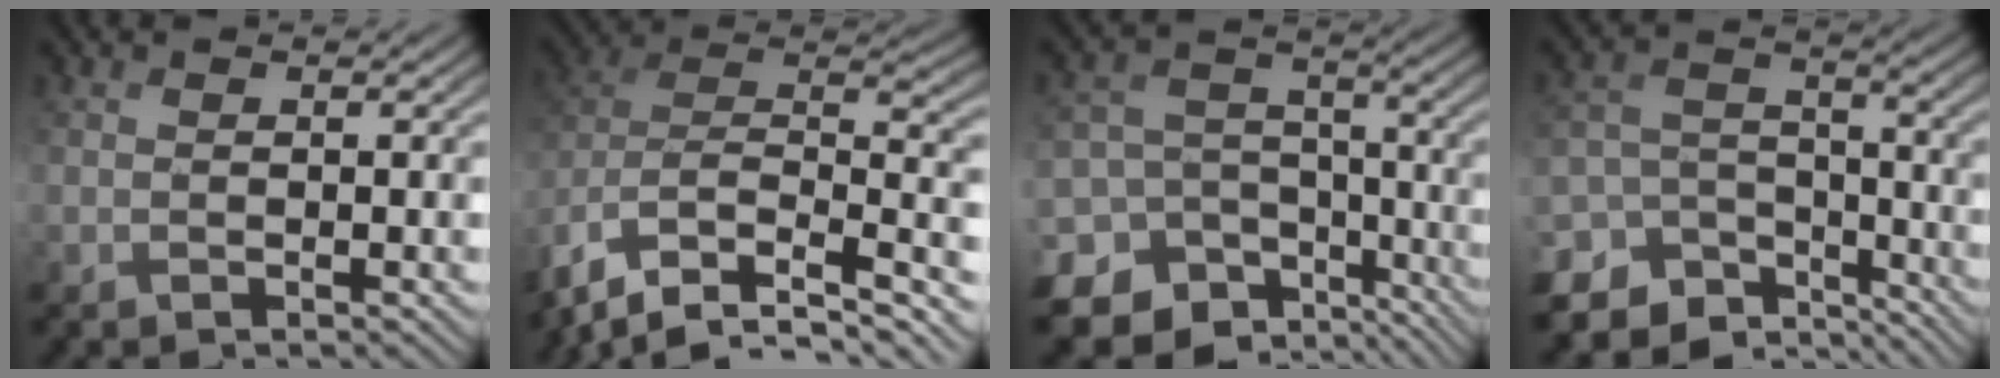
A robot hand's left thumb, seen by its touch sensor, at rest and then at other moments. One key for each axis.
{"total": 15.7, "fx": -11.9, "fy": 7.2, "fz": 7.3, "tx": -0.185, "ty": -0.002, "tz": -0.174}
{"total": 15.3, "fx": -8.6, "fy": 11.7, "fz": 4.7, "tx": -0.154, "ty": -0.051, "tz": -0.120}
{"total": 11.1, "fx": -8.1, "fy": 6.6, "fz": 3.6, "tx": -0.110, "ty": -0.013, "tz": -0.111}